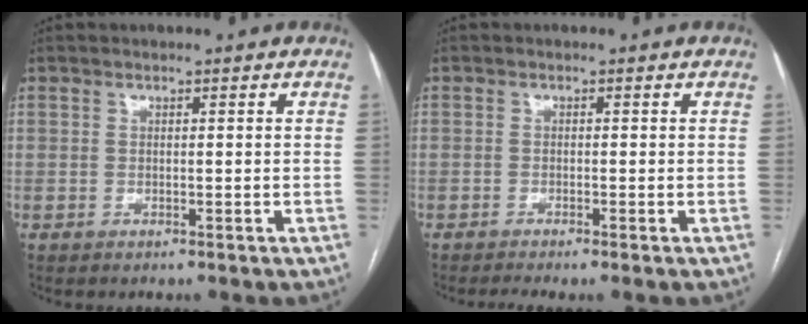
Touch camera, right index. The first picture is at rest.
{"total": 2.6, "force": [-1.9, -0.1, 1.7], "torque": [-0.027, -0.002, -0.031]}